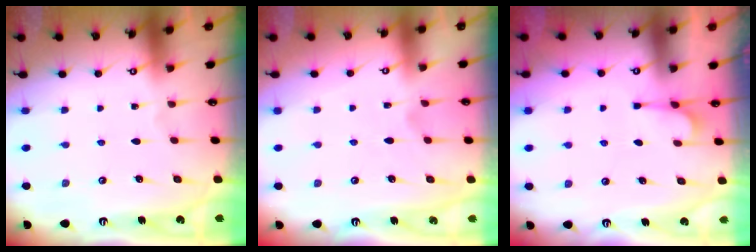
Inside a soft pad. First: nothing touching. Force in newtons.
{"total": 1.1, "press": 0.0, "slide": 1.1}
{"total": 4.4, "press": 4.2, "slide": 1.2}